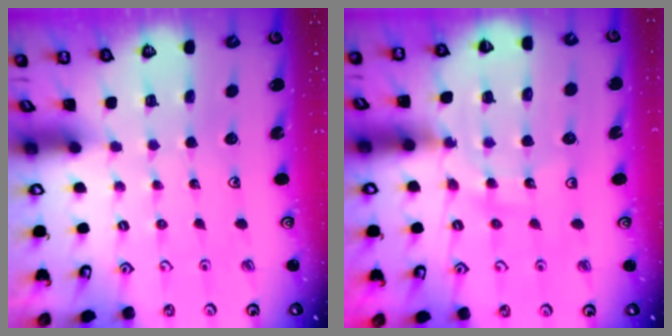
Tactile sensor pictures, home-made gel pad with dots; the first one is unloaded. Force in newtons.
{"total": 12.7, "press": 12.5, "slide": 2.4}